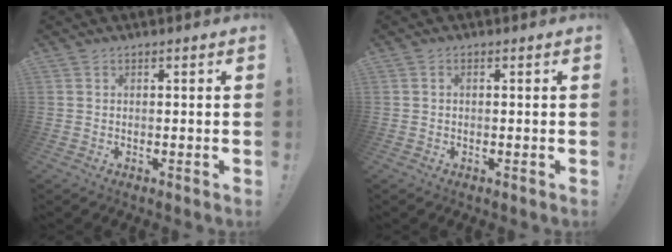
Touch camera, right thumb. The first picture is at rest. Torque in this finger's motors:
{"motor_torque": [0.38, -0.24, -0.63, 0.30, -0.02]}